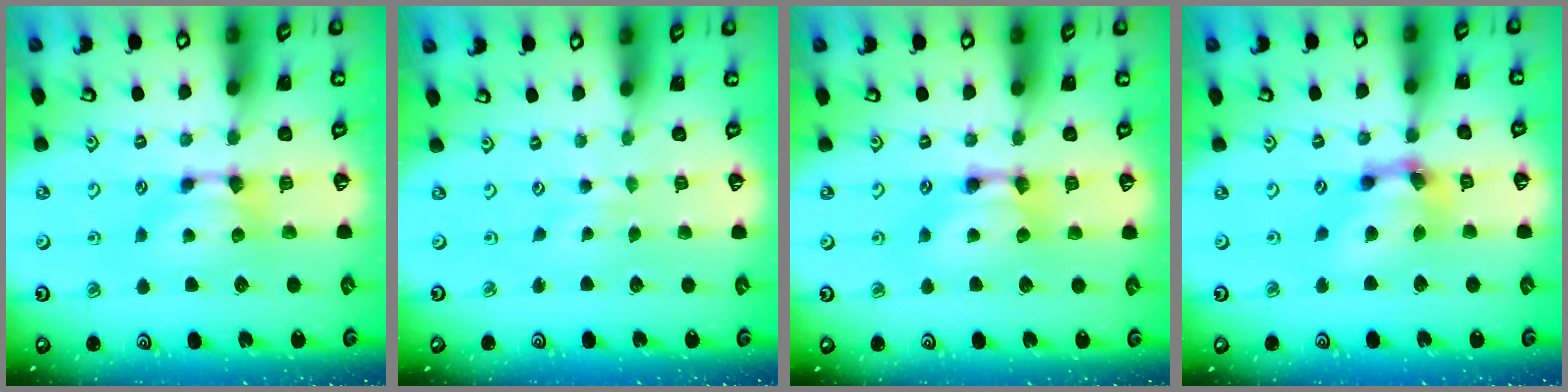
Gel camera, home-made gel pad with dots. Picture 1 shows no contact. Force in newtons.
{"total": 3.7, "press": 3.7, "slide": 0.2}
{"total": 2.2, "press": 2.2, "slide": 0.1}
{"total": 6.5, "press": 6.0, "slide": 2.4}